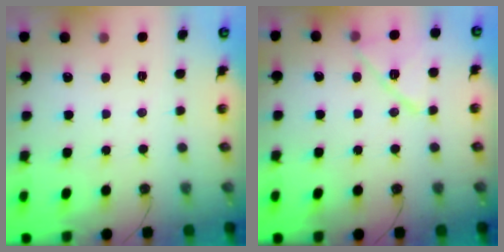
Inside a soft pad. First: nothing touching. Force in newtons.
{"total": 12.6, "press": 12.6, "slide": 0.6}